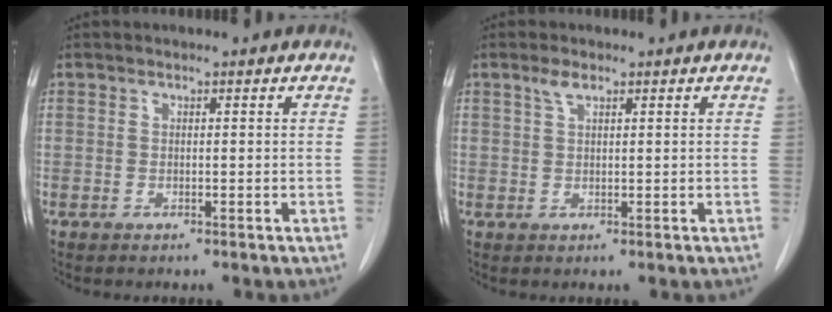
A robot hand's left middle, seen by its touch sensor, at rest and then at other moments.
{"total": 1.7, "force": [1.2, 0.5, 1.2], "torque": [-0.026, 0.005, 0.024]}